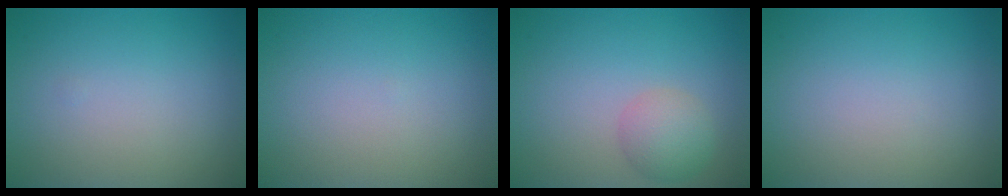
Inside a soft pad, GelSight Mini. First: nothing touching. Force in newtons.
{"total": 0.0}
{"total": 2.7, "press": 2.7, "slide": 0.1}
{"total": 0.0}